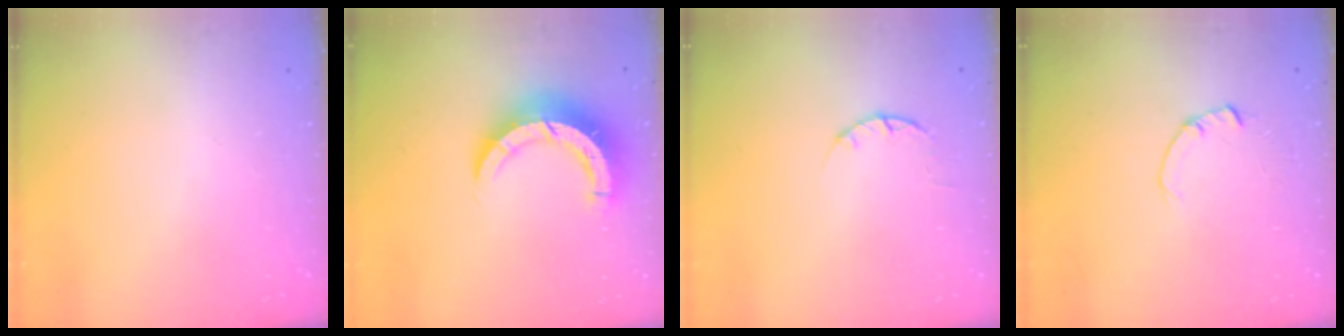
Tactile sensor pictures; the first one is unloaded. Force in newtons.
{"total": 10.6, "press": 10.5, "slide": 1.1}
{"total": 2.4, "press": 2.4, "slide": 0.4}
{"total": 1.8, "press": 1.7, "slide": 0.3}